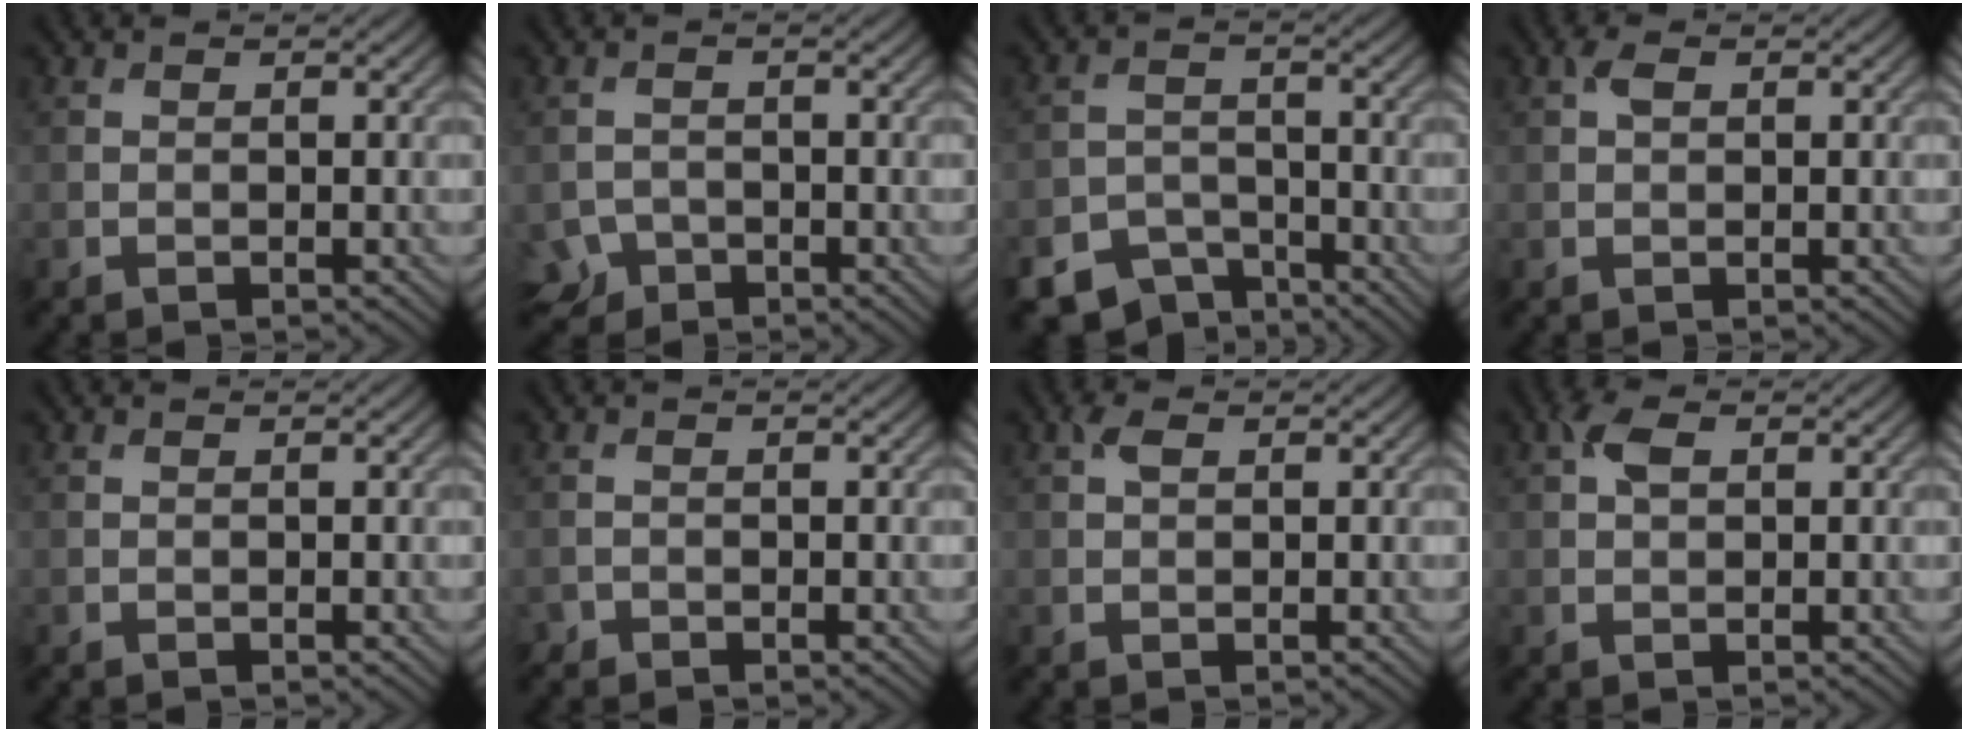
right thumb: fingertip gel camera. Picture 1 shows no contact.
{"total": 2.8, "force": [-2.0, 1.8, 0.8], "torque": [-0.015, -0.008, -0.044]}
{"total": 7.0, "force": [-5.4, 3.7, 2.4], "torque": [-0.048, -0.017, -0.095]}
{"total": 1.4, "force": [0.5, 0.8, 1.1], "torque": [-0.023, 0.004, 0.007]}
{"total": 0.0}
{"total": 0.7, "force": [-0.6, 0.3, 0.0], "torque": [0.001, -0.002, -0.013]}
{"total": 1.4, "force": [0.6, 0.8, 1.1], "torque": [-0.024, 0.004, 0.008]}
{"total": 2.7, "force": [0.9, 1.5, 2.0], "torque": [-0.044, 0.007, 0.012]}